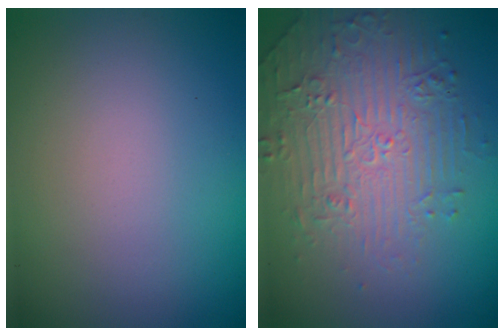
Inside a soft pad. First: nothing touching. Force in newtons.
{"total": 4.6, "press": 4.0, "slide": 2.3}